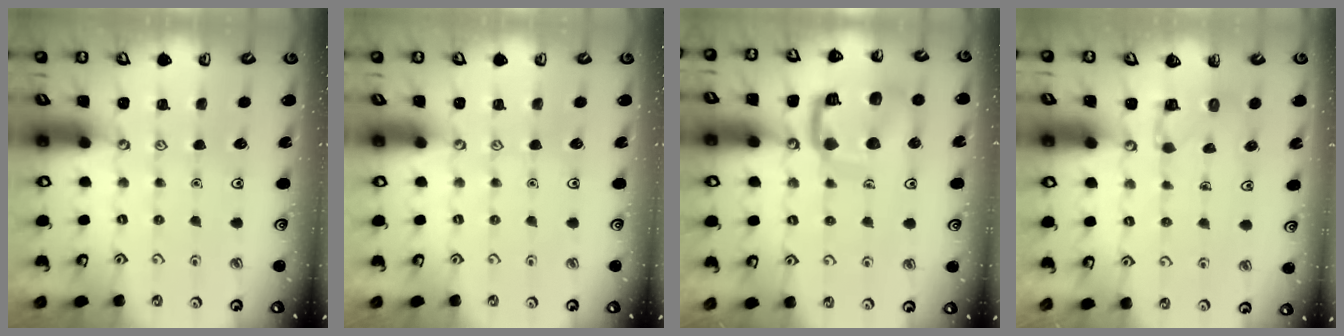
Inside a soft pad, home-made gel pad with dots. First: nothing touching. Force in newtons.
{"total": 0.0}
{"total": 14.3, "press": 14.3, "slide": 1.5}
{"total": 3.7, "press": 3.7, "slide": 0.4}